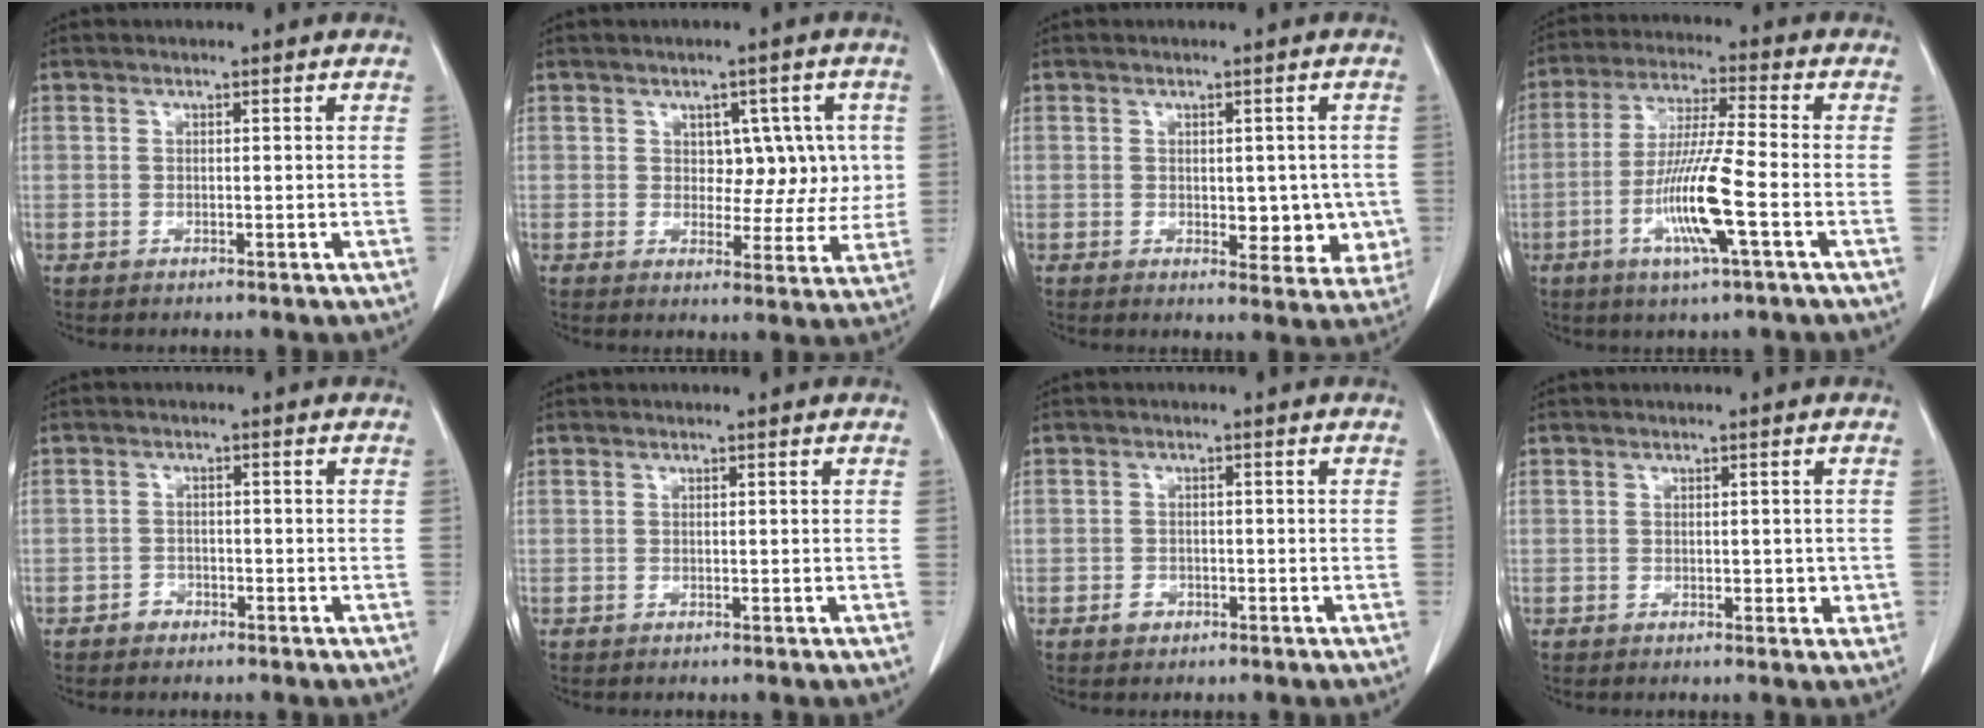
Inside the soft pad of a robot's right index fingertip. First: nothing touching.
{"total": 6.4, "force": [1.4, 4.2, 4.7], "torque": [-0.042, 0.016, 0.026]}
{"total": 6.6, "force": [-0.4, 3.8, 5.4], "torque": [-0.040, 0.001, 0.004]}
{"total": 11.3, "force": [-3.6, -0.1, 10.8], "torque": [-0.211, -0.011, -0.070]}
{"total": 1.7, "force": [-1.1, 1.2, 0.2], "torque": [-0.001, 0.007, -0.021]}
{"total": 0.0}
{"total": 1.8, "force": [-0.9, 1.4, 0.5], "torque": [-0.005, 0.006, -0.013]}
{"total": 1.9, "force": [0.0, 1.3, 1.4], "torque": [-0.010, 0.004, 0.004]}